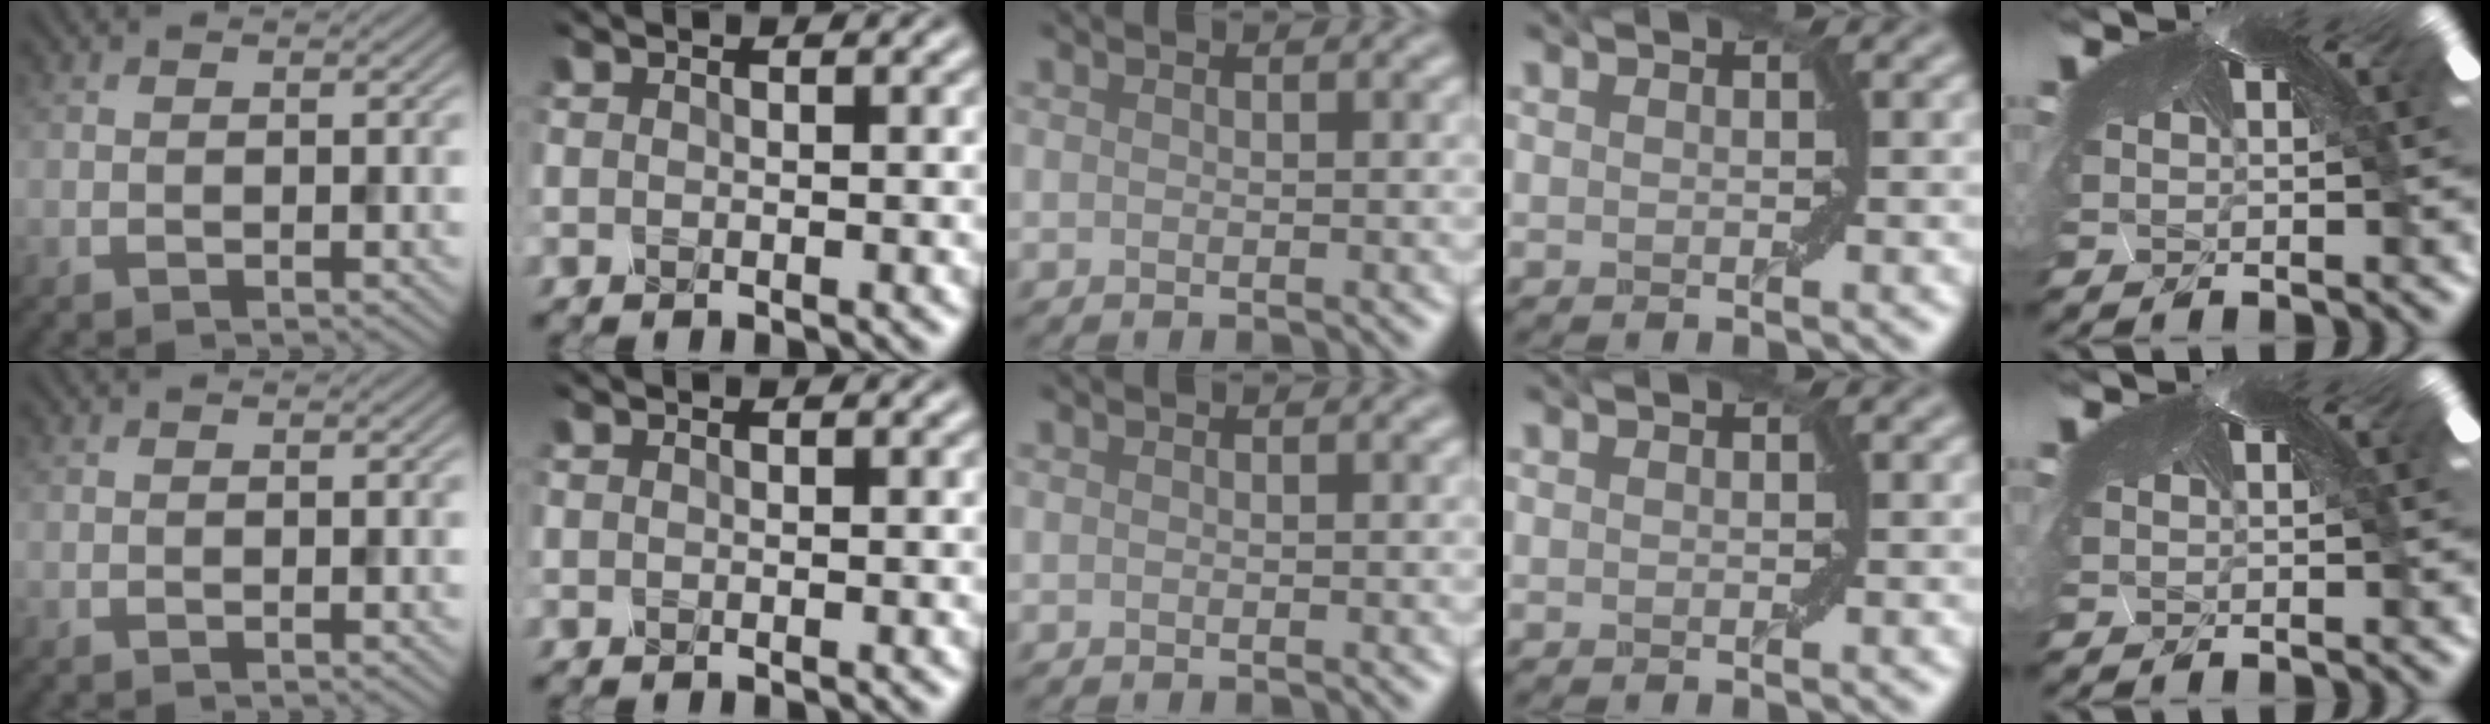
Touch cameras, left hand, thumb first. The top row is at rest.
{}